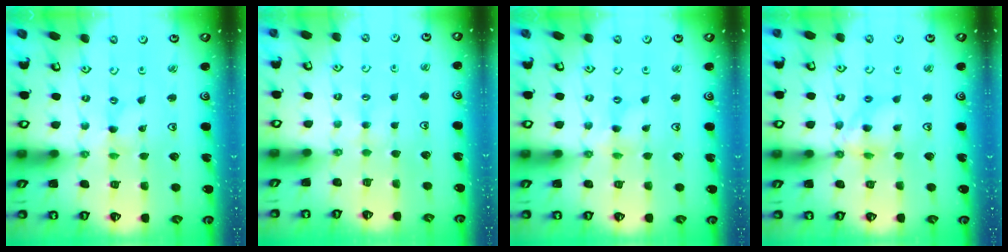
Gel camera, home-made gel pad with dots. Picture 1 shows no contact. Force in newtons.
{"total": 2.4, "press": 2.4, "slide": 0.4}
{"total": 1.3, "press": 1.3, "slide": 0.2}
{"total": 8.9, "press": 8.8, "slide": 0.7}